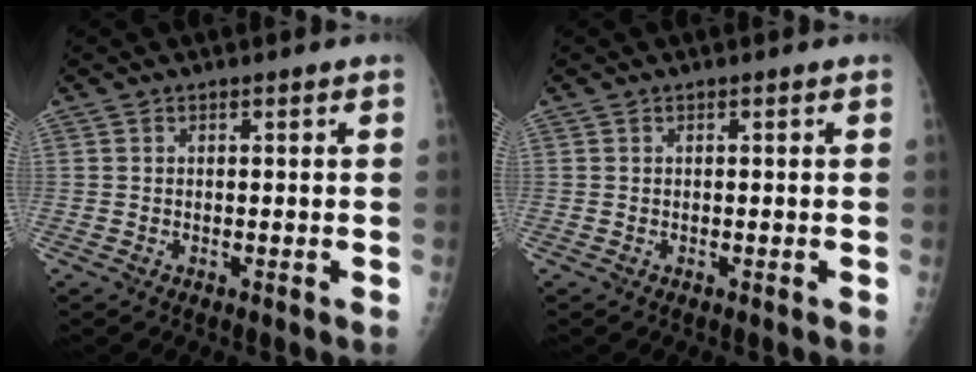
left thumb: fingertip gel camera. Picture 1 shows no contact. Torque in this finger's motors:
{"motor_torque": [-0.02, 0.02, 0.00, 0.00, 0.00]}